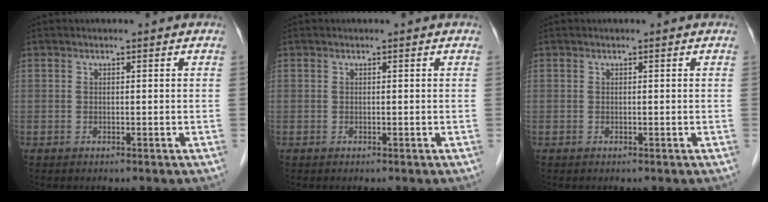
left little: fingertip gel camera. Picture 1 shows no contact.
{"total": 0.0}
{"total": 0.0}